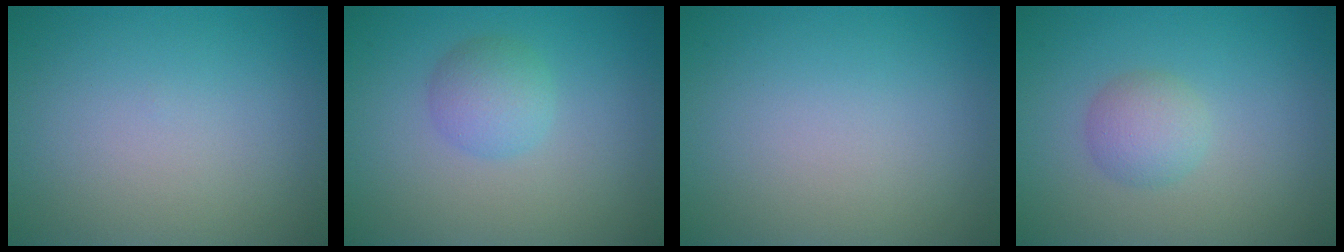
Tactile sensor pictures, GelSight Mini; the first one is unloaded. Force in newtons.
{"total": 2.5, "press": 2.5, "slide": 0.1}
{"total": 0.0}
{"total": 2.2, "press": 2.2, "slide": 0.1}